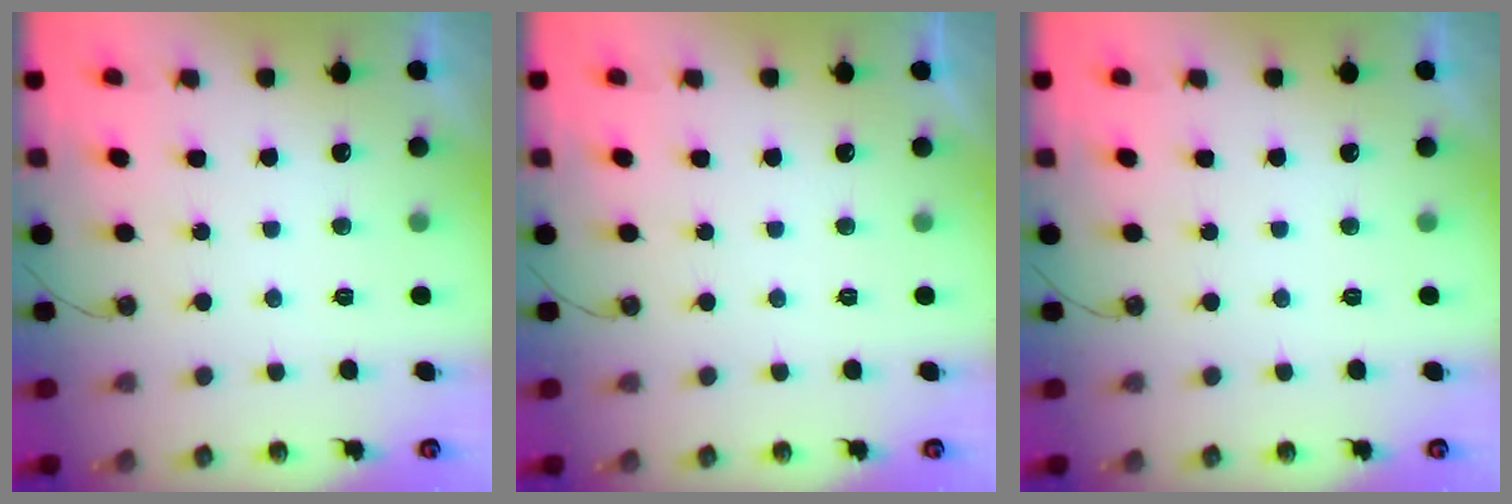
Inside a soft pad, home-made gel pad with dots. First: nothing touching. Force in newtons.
{"total": 0.0}
{"total": 0.0}